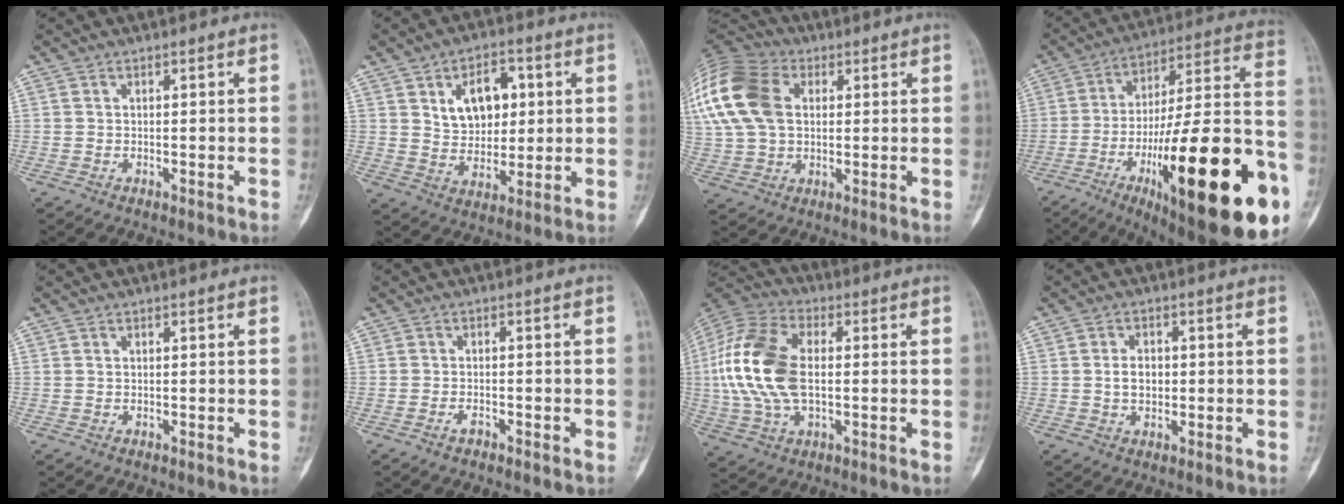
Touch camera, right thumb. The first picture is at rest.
{"total": 10.9, "force": [3.2, 7.3, 7.3], "torque": [-0.075, -0.010, 0.057]}
{"total": 23.1, "force": [5.8, 16.2, 15.4], "torque": [-0.361, 0.040, 0.109]}
{"total": 36.0, "force": [-13.4, 9.0, 32.2], "torque": [-0.421, 0.049, -0.202]}
{"total": 0.0}
{"total": 1.5, "force": [-1.2, 0.6, 0.8], "torque": [-0.018, 0.006, -0.023]}
{"total": 18.5, "force": [0.3, 10.8, 15.0], "torque": [-0.325, 0.013, 0.005]}
{"total": 3.8, "force": [-0.1, 2.8, 2.6], "torque": [-0.035, 0.006, -0.003]}